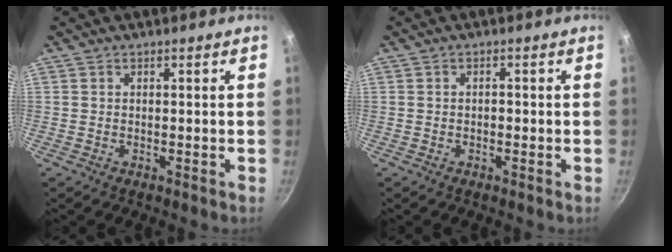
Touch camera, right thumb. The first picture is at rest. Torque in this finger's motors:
{"motor_torque": [-0.19, -0.10, 0.10, -0.01, 0.05]}